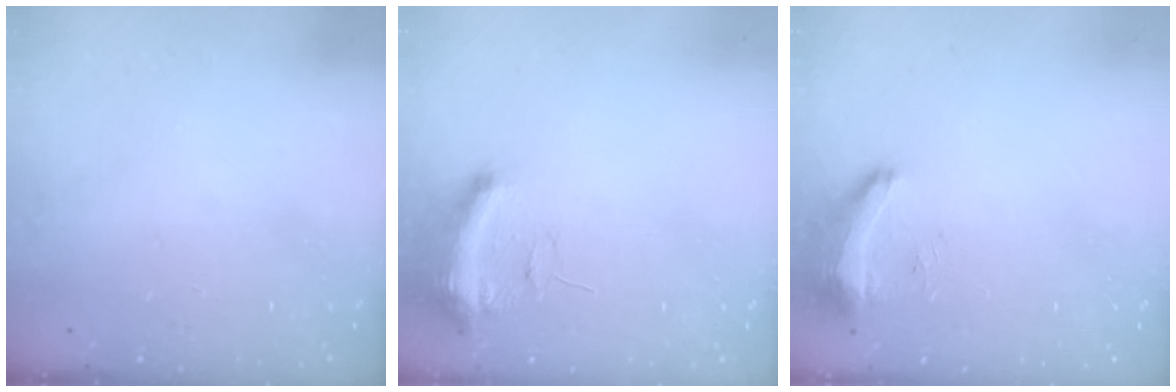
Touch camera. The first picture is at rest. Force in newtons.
{"total": 9.4, "press": 9.3, "slide": 1.3}
{"total": 9.2, "press": 8.9, "slide": 2.4}